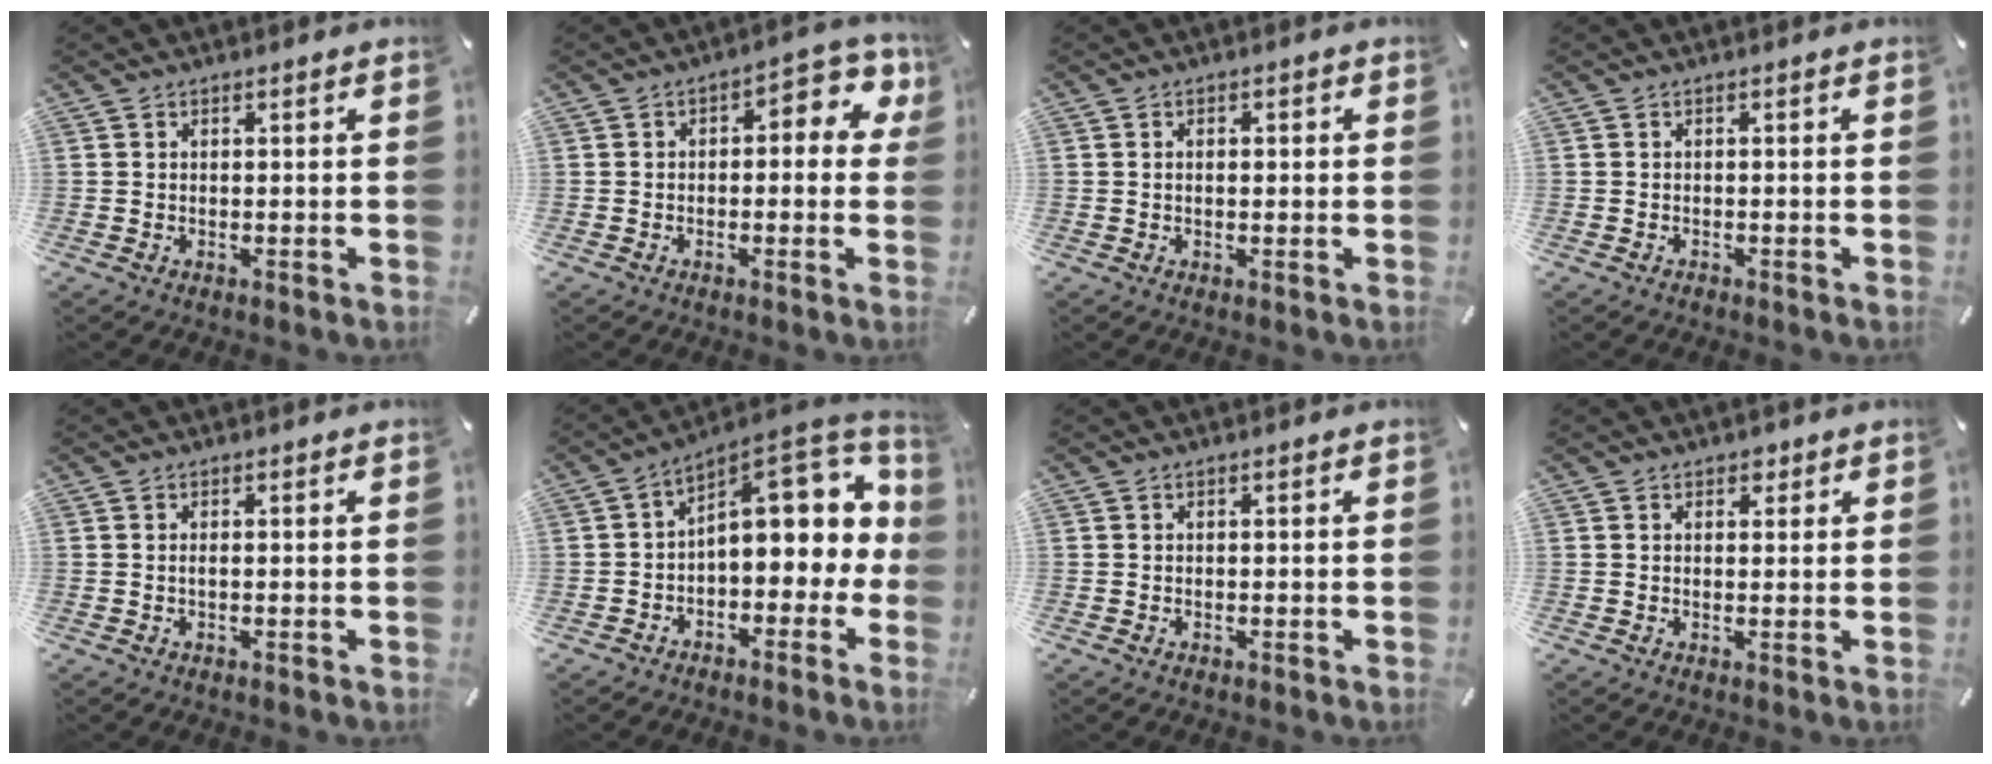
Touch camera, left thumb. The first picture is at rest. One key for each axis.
{"total": 6.1, "fx": 0.2, "fy": 3.4, "fz": 5.0, "tx": -0.066, "ty": -0.002, "tz": -0.006}
{"total": 1.3, "fx": -0.1, "fy": 0.8, "fz": 1.0, "tx": -0.020, "ty": 0.005, "tz": -0.004}
{"total": 0.6, "fx": -0.5, "fy": 0.2, "fz": 0.0, "tx": -0.003, "ty": -0.002, "tz": -0.009}
{"total": 0.7, "fx": -0.1, "fy": 0.1, "fz": 0.7, "tx": -0.013, "ty": 0.000, "tz": -0.001}
{"total": 13.3, "fx": 4.4, "fy": 7.5, "fz": 10.1, "tx": -0.112, "ty": -0.043, "tz": 0.071}
{"total": 0.0}
{"total": 1.7, "fx": 0.9, "fy": 1.4, "fz": 0.4, "tx": 0.006, "ty": -0.002, "tz": 0.012}